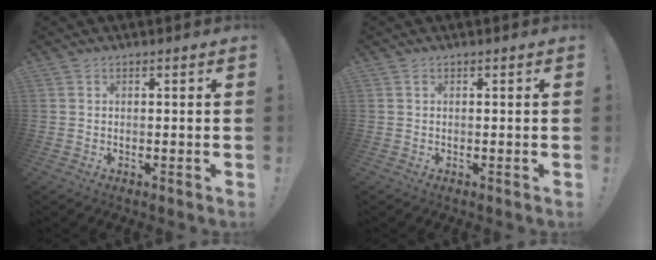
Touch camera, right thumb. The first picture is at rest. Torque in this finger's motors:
{"motor_torque": [0.06, 0.28, 0.31, -0.14, -0.02]}